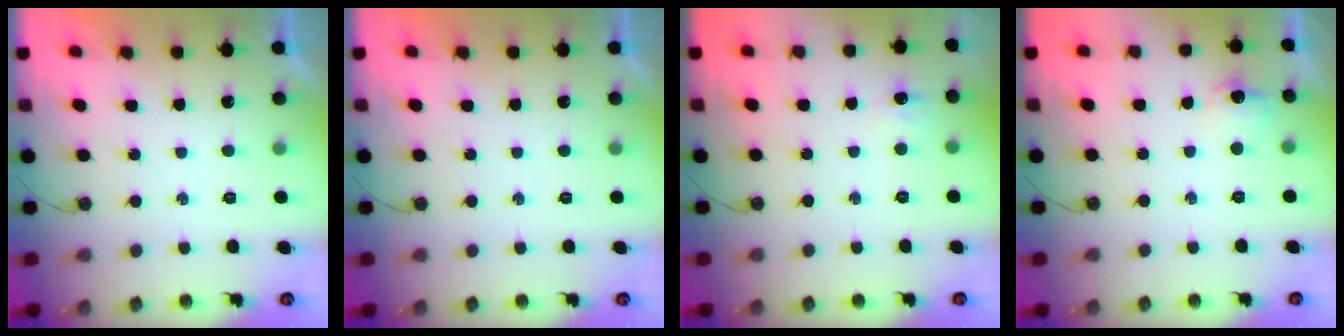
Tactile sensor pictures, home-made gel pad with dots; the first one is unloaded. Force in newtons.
{"total": 0.0}
{"total": 5.4, "press": 5.3, "slide": 1.1}
{"total": 7.8, "press": 7.7, "slide": 0.9}